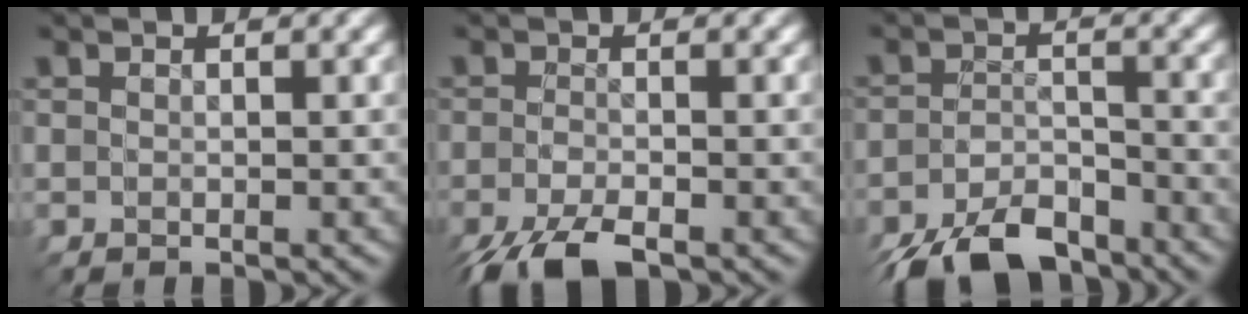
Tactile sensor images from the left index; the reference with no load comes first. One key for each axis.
{"total": 3.8, "fx": -3.7, "fy": -0.9, "fz": 0.0, "tx": -0.009, "ty": -0.014, "tz": -0.053}
{"total": 6.5, "fx": -6.3, "fy": 1.5, "fz": 0.2, "tx": -0.020, "ty": -0.028, "tz": -0.092}